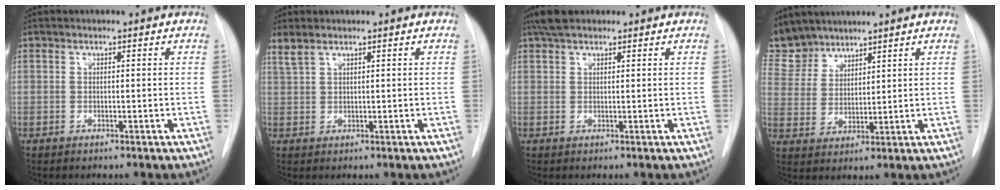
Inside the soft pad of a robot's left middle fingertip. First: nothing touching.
{"total": 2.1, "force": [1.8, 0.5, 0.9], "torque": [-0.028, 0.016, 0.045]}
{"total": 3.6, "force": [2.9, 1.4, 1.7], "torque": [-0.039, 0.018, 0.054]}
{"total": 9.1, "force": [8.1, 3.9, 0.8], "torque": [-0.023, 0.009, 0.175]}